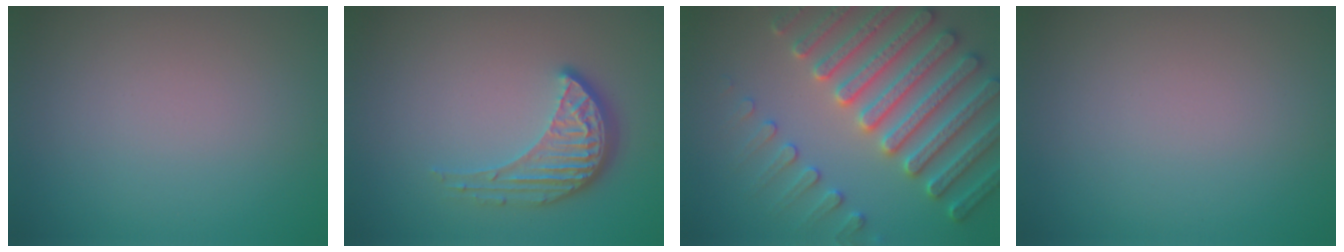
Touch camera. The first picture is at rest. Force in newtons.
{"total": 4.3, "press": 3.3, "slide": 2.8}
{"total": 7.6, "press": 7.3, "slide": 1.9}
{"total": 0.0}